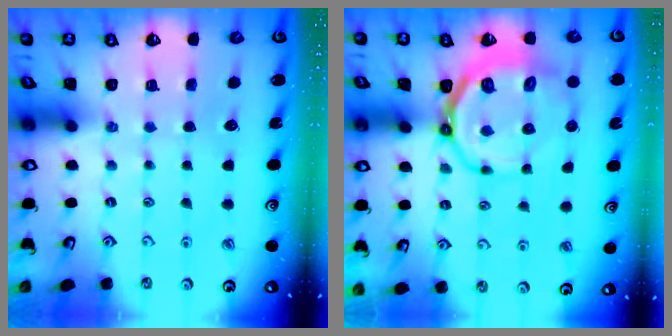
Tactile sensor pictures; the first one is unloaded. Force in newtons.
{"total": 13.5, "press": 13.0, "slide": 3.7}